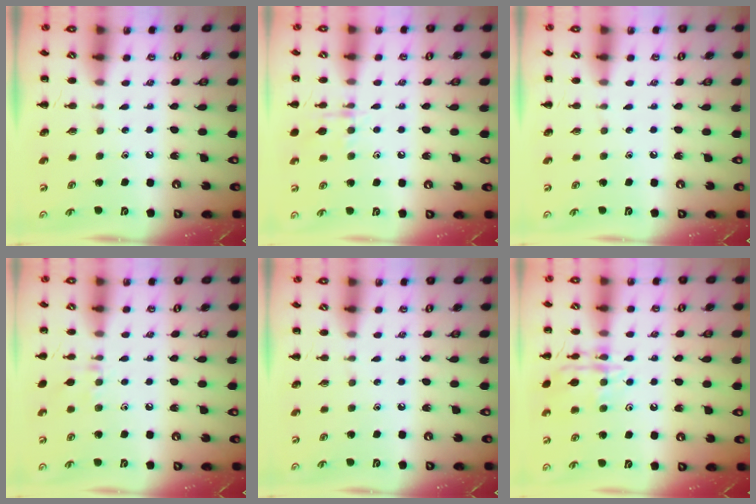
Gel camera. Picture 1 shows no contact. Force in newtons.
{"total": 8.6, "press": 8.5, "slide": 1.3}
{"total": 0.0}
{"total": 6.4, "press": 6.2, "slide": 1.6}
{"total": 0.0}
{"total": 13.0, "press": 13.0, "slide": 0.7}